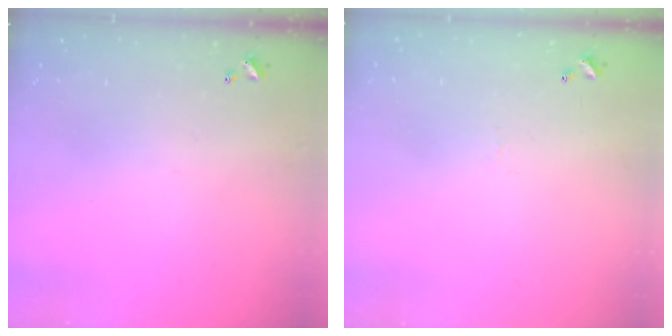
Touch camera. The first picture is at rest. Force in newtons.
{"total": 5.8, "press": 5.7, "slide": 0.8}